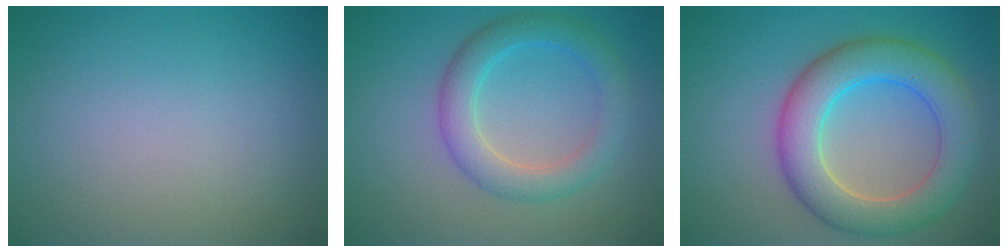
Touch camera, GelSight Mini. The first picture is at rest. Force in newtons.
{"total": 4.1, "press": 4.0, "slide": 0.3}
{"total": 7.4, "press": 7.4, "slide": 0.1}